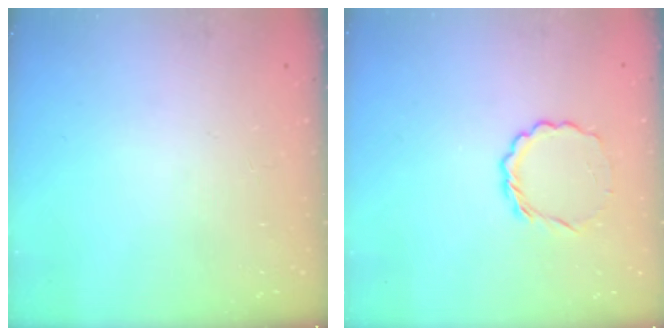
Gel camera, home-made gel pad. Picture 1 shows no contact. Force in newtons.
{"total": 4.5, "press": 4.2, "slide": 1.4}